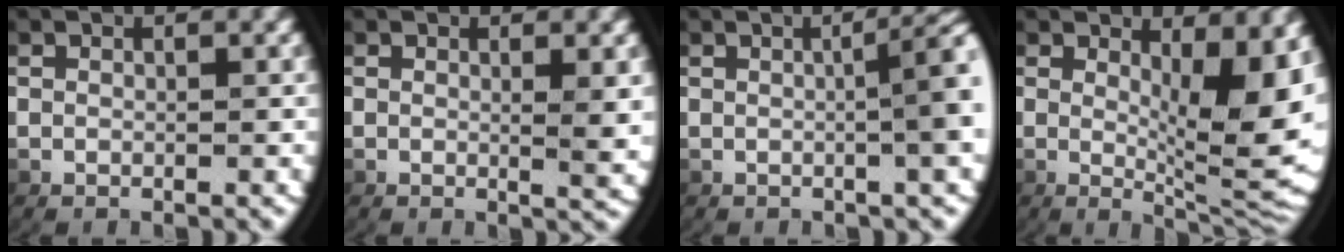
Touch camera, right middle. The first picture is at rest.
{"total": 1.6, "force": [0.3, -0.1, 1.6], "torque": [-0.025, -0.013, 0.008]}
{"total": 5.5, "force": [0.6, 1.6, 5.3], "torque": [-0.053, 0.017, 0.005]}
{"total": 9.2, "force": [1.6, 2.9, 8.6], "torque": [-0.105, -0.023, 0.039]}